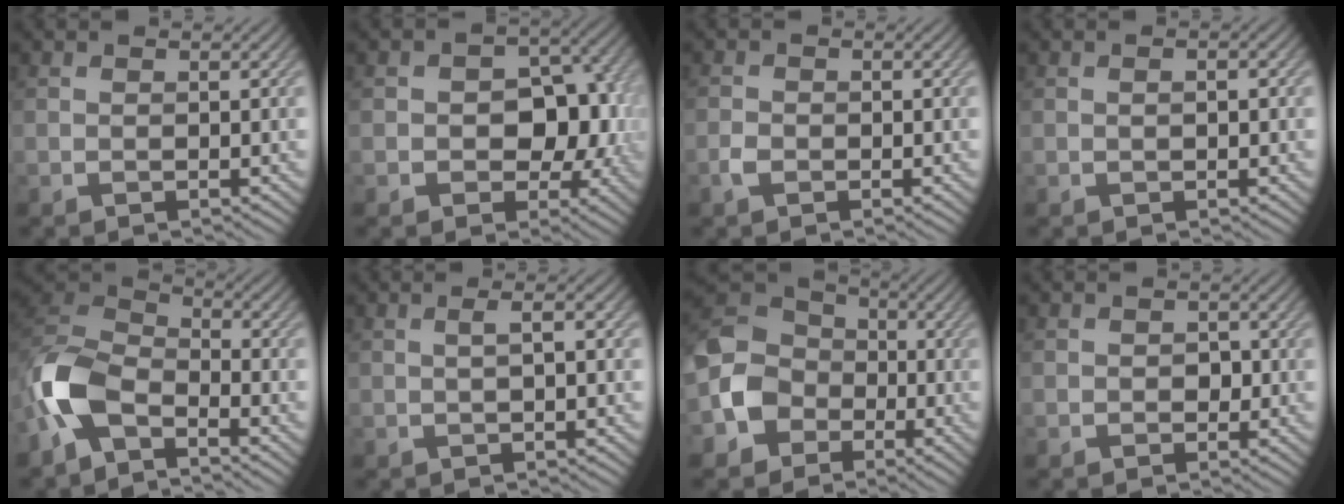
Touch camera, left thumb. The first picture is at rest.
{"total": 8.1, "force": [-0.8, 6.0, 5.5], "torque": [-0.067, -0.006, -0.018]}
{"total": 1.6, "force": [-0.9, 1.1, 0.8], "torque": [-0.020, 0.001, -0.021]}
{"total": 1.1, "force": [0.1, 0.5, 0.9], "torque": [-0.011, 0.000, 0.006]}
{"total": 9.7, "force": [-5.3, 4.8, 6.5], "torque": [-0.146, 0.003, -0.128]}
{"total": 1.6, "force": [0.4, 0.3, 1.6], "torque": [-0.020, -0.002, 0.007]}
{"total": 8.7, "force": [-3.1, 7.2, 3.7], "torque": [-0.101, -0.001, -0.079]}
{"total": 1.3, "force": [-0.2, 1.1, 0.6], "torque": [-0.011, -0.004, -0.005]}